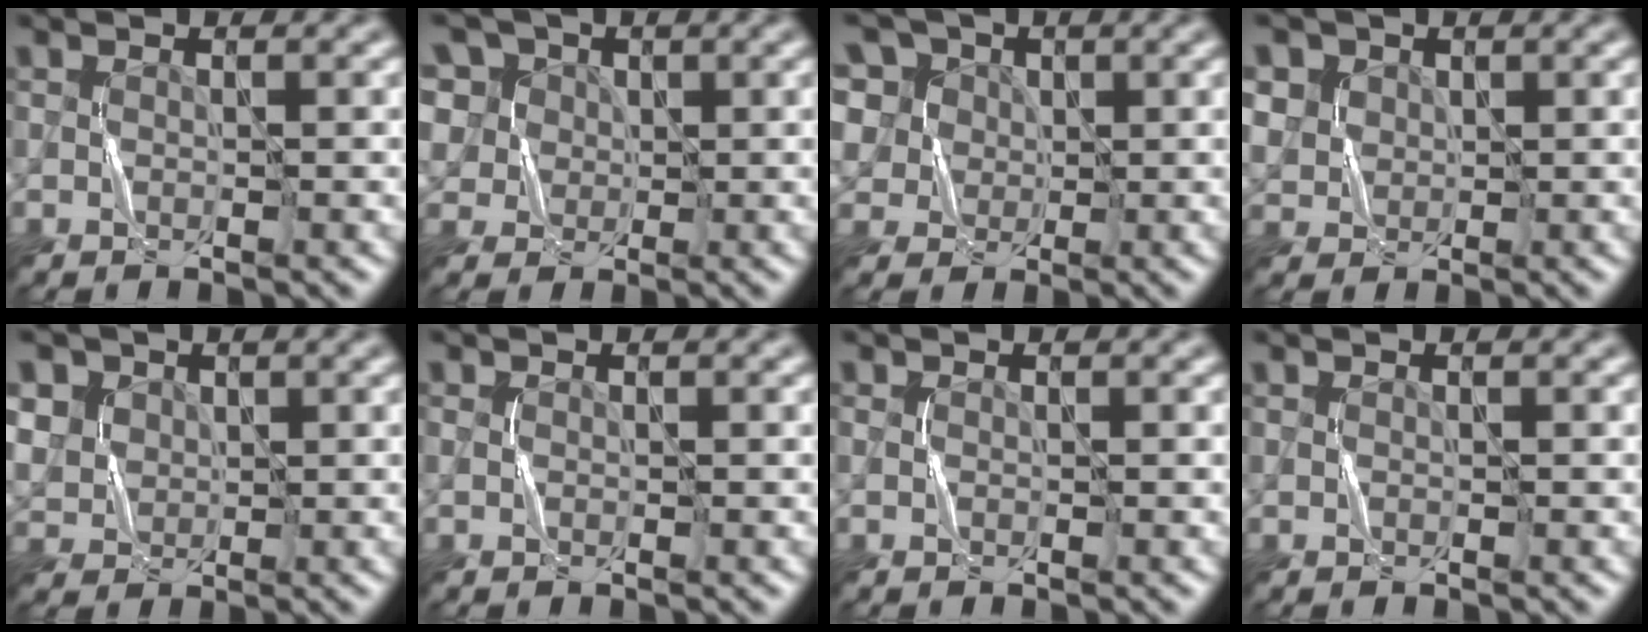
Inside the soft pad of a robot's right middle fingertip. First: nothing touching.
{"total": 9.2, "force": [4.5, 7.2, 3.7], "torque": [-0.092, 0.026, 0.060]}
{"total": 10.6, "force": [5.2, 8.1, 4.5], "torque": [-0.115, 0.033, 0.075]}
{"total": 4.0, "force": [1.8, 3.4, 1.2], "torque": [-0.049, 0.005, 0.040]}
{"total": 5.2, "force": [2.3, 4.3, 1.8], "torque": [-0.068, 0.010, 0.044]}
{"total": 0.0}
{"total": 0.0}
{"total": 0.0}